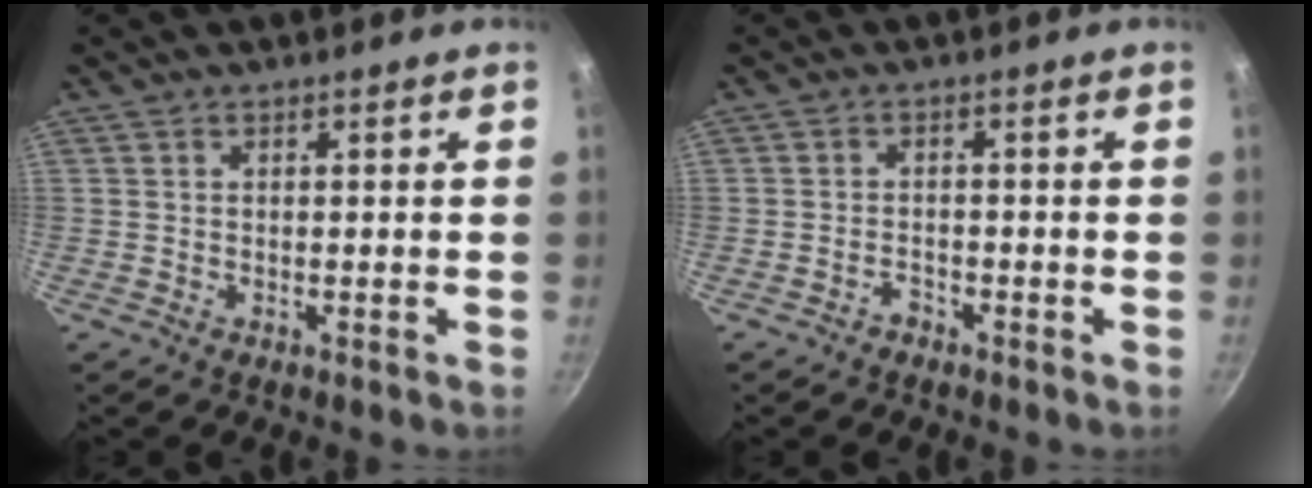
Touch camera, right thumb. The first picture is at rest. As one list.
[{"total": 1.6, "force": [-1.4, 0.7, 0.4], "torque": [0.003, 0.020, -0.022]}]